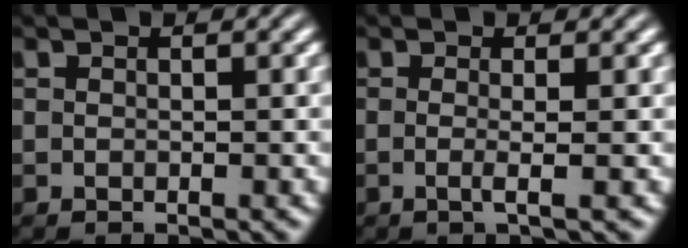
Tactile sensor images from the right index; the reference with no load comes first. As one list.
[{"total": 1.6, "force": [-0.5, -0.7, 1.3], "torque": [-0.033, -0.014, -0.005]}]